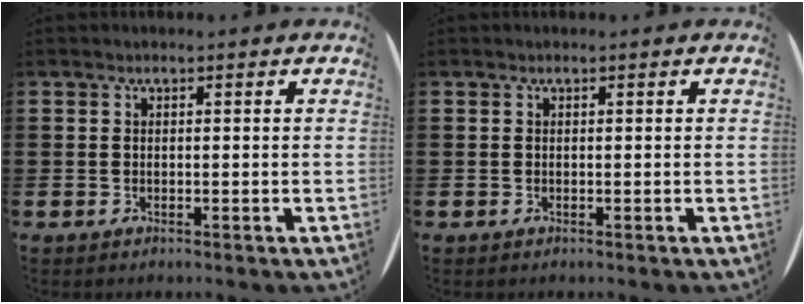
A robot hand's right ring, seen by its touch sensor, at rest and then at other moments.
{"total": 0.0}